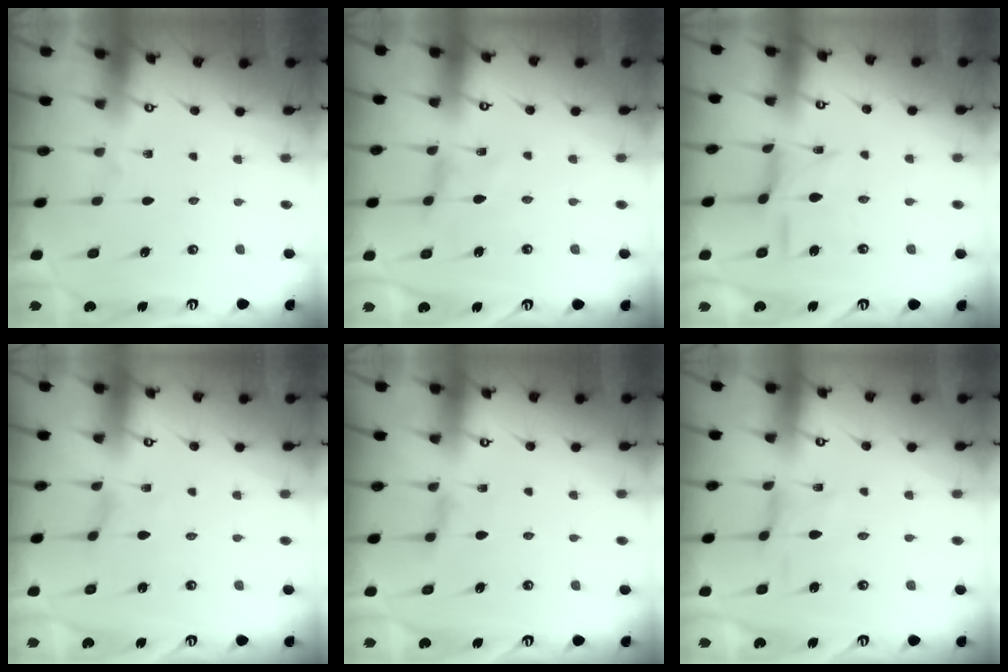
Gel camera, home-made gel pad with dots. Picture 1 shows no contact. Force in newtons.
{"total": 1.5, "press": 1.5, "slide": 0.3}
{"total": 6.3, "press": 6.3, "slide": 0.6}
{"total": 0.0}
{"total": 3.0, "press": 2.9, "slide": 0.5}
{"total": 0.0}